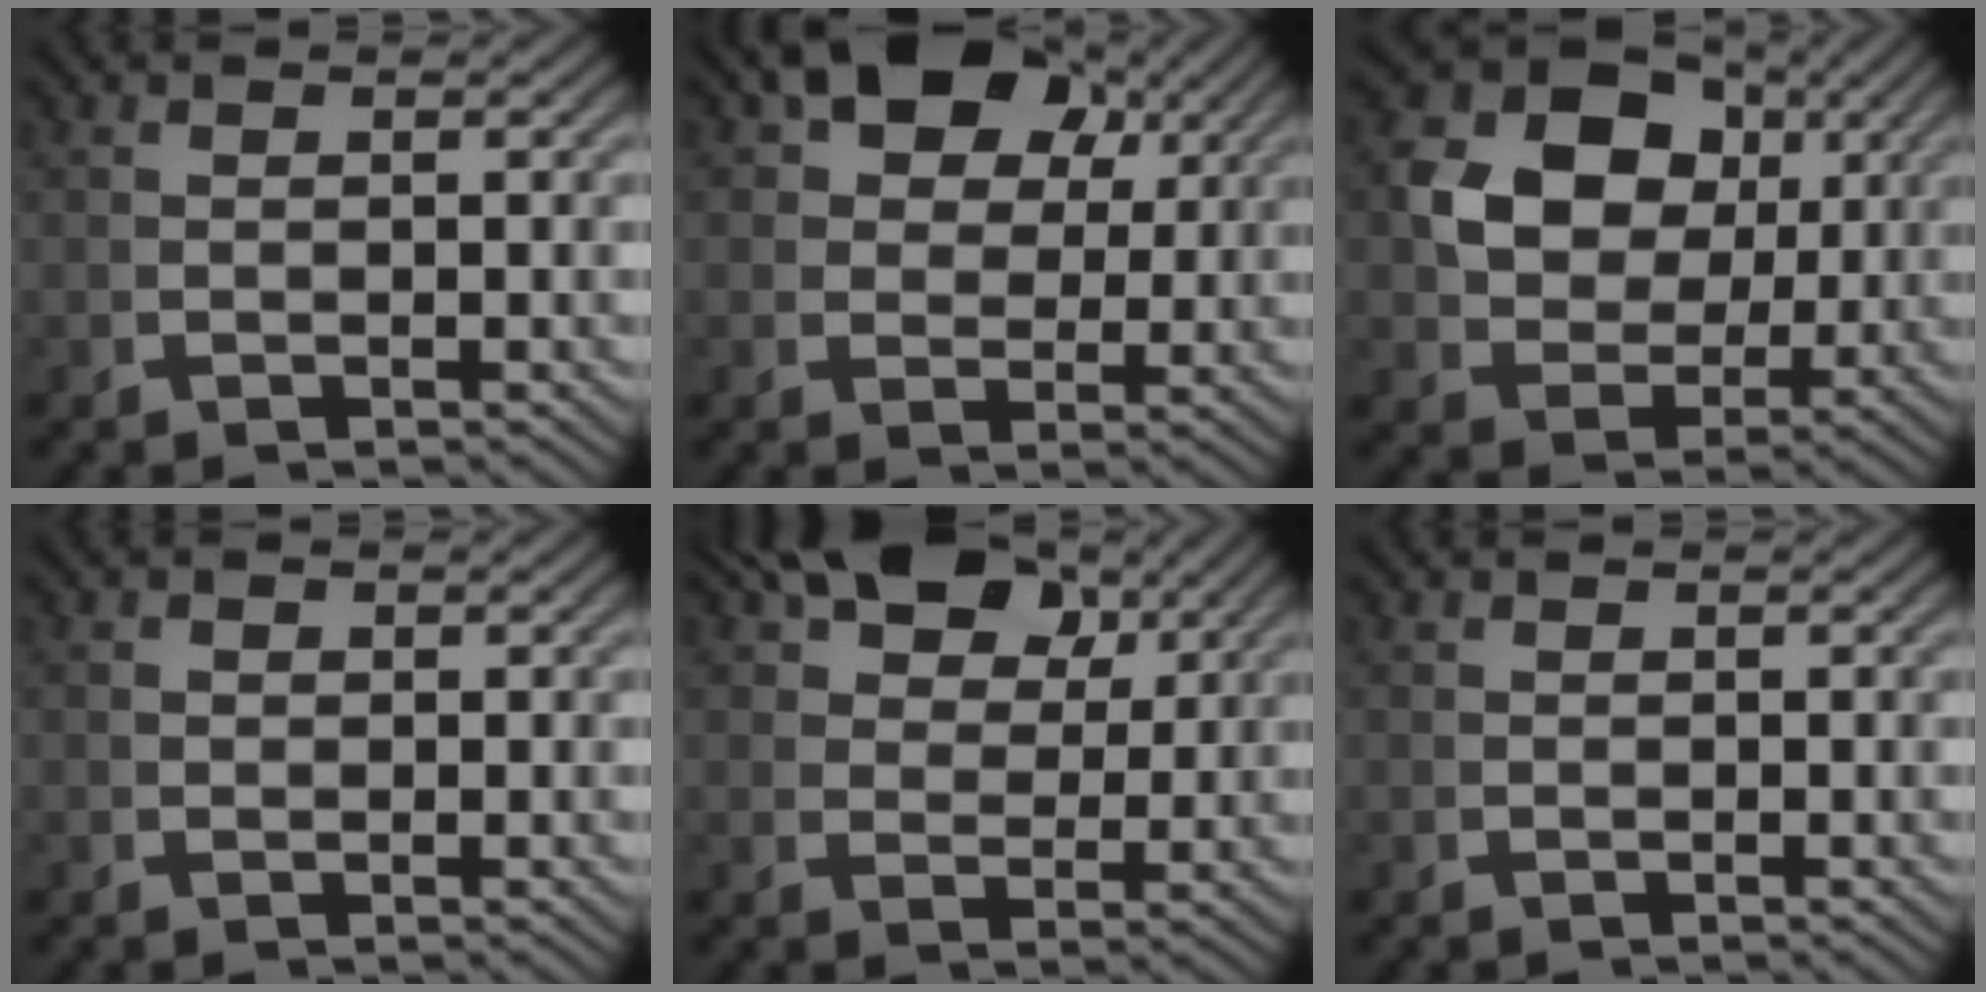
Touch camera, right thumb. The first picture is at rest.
{"total": 8.7, "force": [3.6, 6.0, 5.3], "torque": [-0.099, -0.009, 0.065]}
{"total": 10.9, "force": [2.6, 8.3, 6.6], "torque": [-0.159, -0.034, 0.059]}
{"total": 0.9, "force": [0.3, 0.7, 0.3], "torque": [-0.011, -0.008, 0.011]}
{"total": 9.2, "force": [4.7, 5.8, 5.3], "torque": [-0.091, -0.004, 0.082]}
{"total": 0.0}